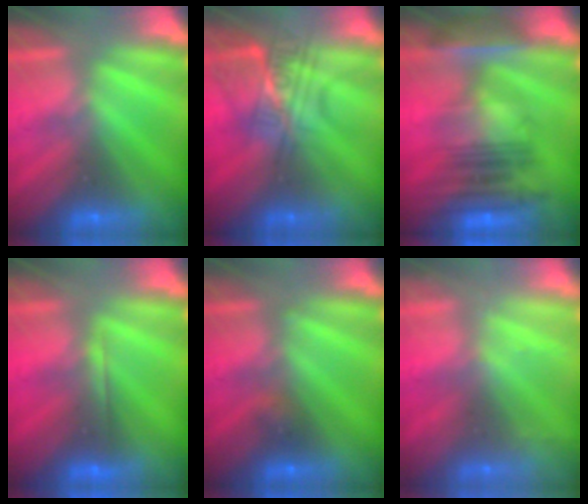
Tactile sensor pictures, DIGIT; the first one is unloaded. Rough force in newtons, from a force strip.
{"total": 2.4}
{"total": 7.5}
{"total": 1.7}
{"total": 2.3}
{"total": 2.3}